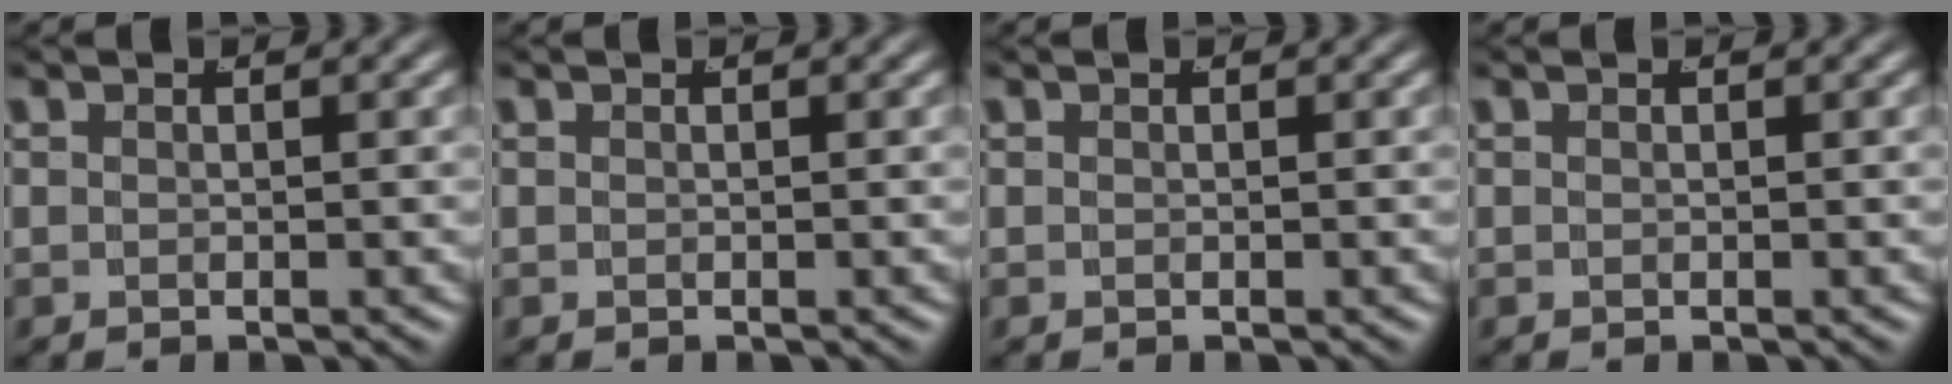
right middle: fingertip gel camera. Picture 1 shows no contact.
{"total": 0.0}
{"total": 0.0}
{"total": 0.0}